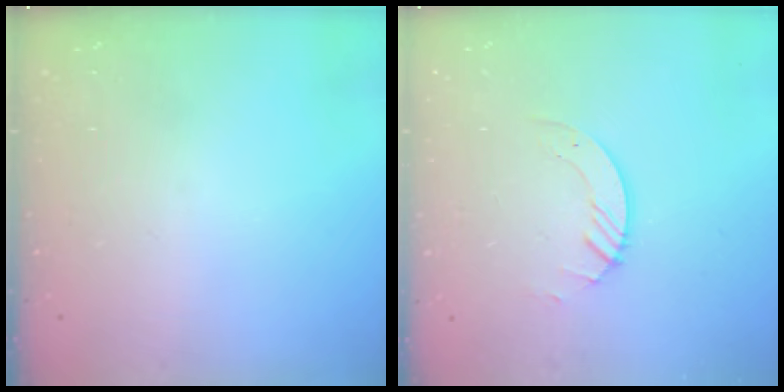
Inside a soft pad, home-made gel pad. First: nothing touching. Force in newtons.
{"total": 3.7, "press": 3.7, "slide": 0.4}